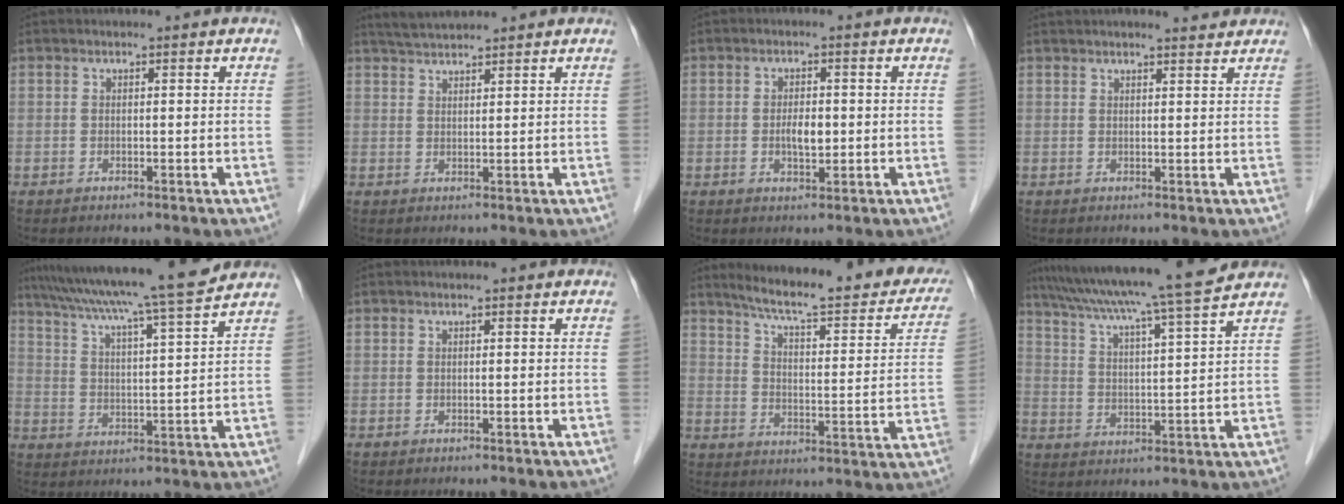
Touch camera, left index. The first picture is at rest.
{"total": 4.2, "force": [4.0, 0.2, 1.2], "torque": [-0.026, 0.025, 0.077]}
{"total": 3.0, "force": [-0.2, 1.3, 2.8], "torque": [-0.052, 0.000, -0.002]}
{"total": 4.8, "force": [4.5, 0.4, 1.5], "torque": [-0.021, 0.018, 0.058]}
{"total": 17.3, "force": [15.1, -0.6, 8.5], "torque": [-0.147, 0.003, 0.223]}
{"total": 0.0}
{"total": 23.2, "force": [19.6, 3.6, 12.0], "torque": [-0.160, -0.027, 0.247]}
{"total": 16.5, "force": [14.3, -1.1, 8.1], "torque": [-0.141, 0.002, 0.210]}